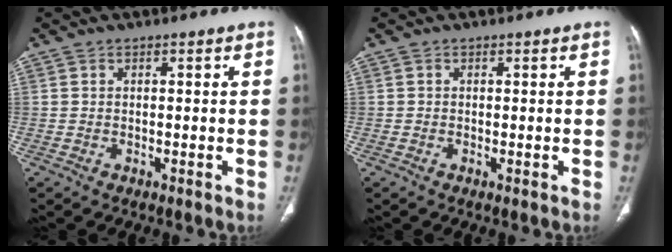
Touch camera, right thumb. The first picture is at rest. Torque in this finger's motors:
{"motor_torque": [1.05, 0.81, 0.00, 0.22, 0.01]}